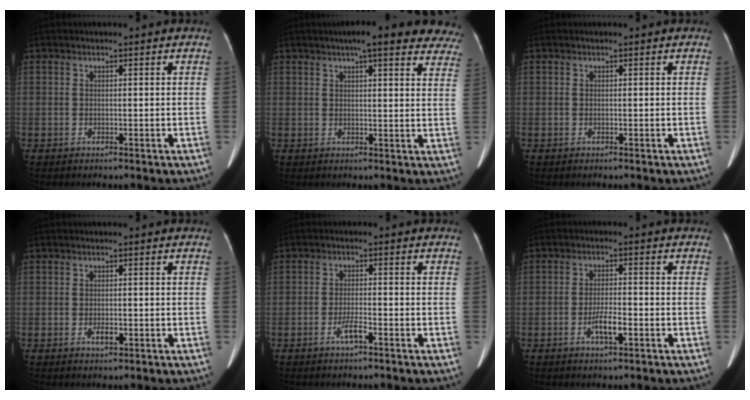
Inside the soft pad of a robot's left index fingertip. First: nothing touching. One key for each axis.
{"total": 16.4, "fx": 13.6, "fy": 3.3, "fz": 8.4, "tx": -0.085, "ty": 0.020, "tz": 0.147}
{"total": 0.0}
{"total": 1.5, "fx": -0.7, "fy": 0.7, "fz": 1.2, "tx": -0.021, "ty": 0.000, "tz": -0.010}
{"total": 2.6, "fx": -1.6, "fy": 0.2, "fz": 2.1, "tx": -0.040, "ty": -0.001, "tz": -0.033}
{"total": 3.8, "fx": -1.7, "fy": 0.8, "fz": 3.3, "tx": -0.061, "ty": 0.001, "tz": -0.032}